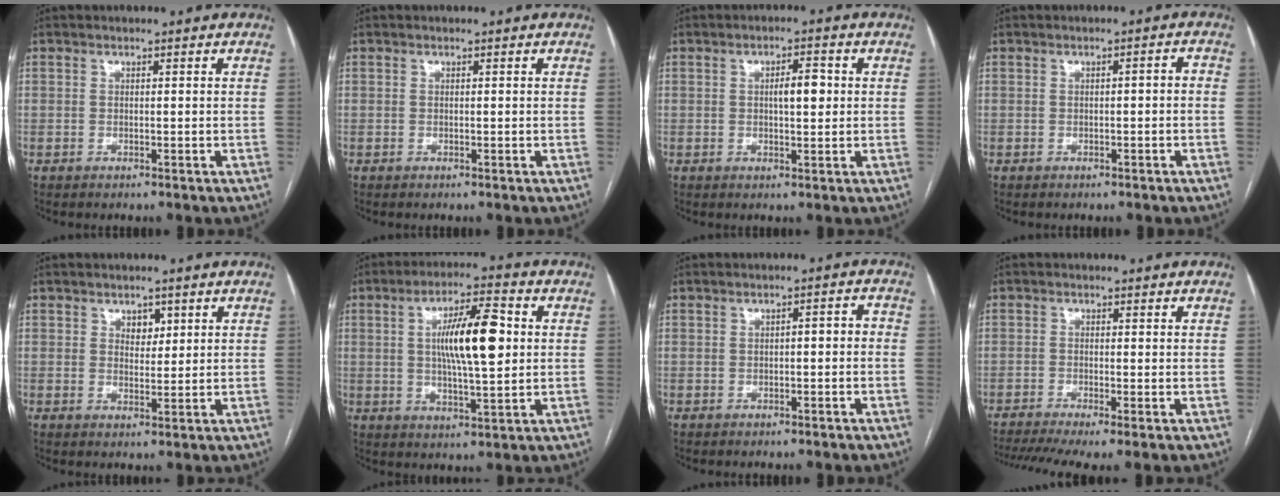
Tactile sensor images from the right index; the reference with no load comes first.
{"total": 0.0}
{"total": 3.8, "force": [0.4, 1.2, 3.6], "torque": [-0.058, 0.007, 0.008]}
{"total": 1.4, "force": [-0.4, 0.3, 1.3], "torque": [-0.014, 0.004, -0.005]}
{"total": 2.6, "force": [1.3, 1.6, 1.5], "torque": [-0.018, 0.000, 0.021]}
{"total": 11.6, "force": [1.6, 2.3, 11.2], "torque": [-0.195, 0.012, 0.027]}
{"total": 2.4, "force": [-0.7, 0.8, 2.2], "torque": [-0.027, 0.016, -0.009]}
{"total": 8.5, "force": [-6.1, 0.9, 5.8], "torque": [-0.095, -0.008, -0.100]}